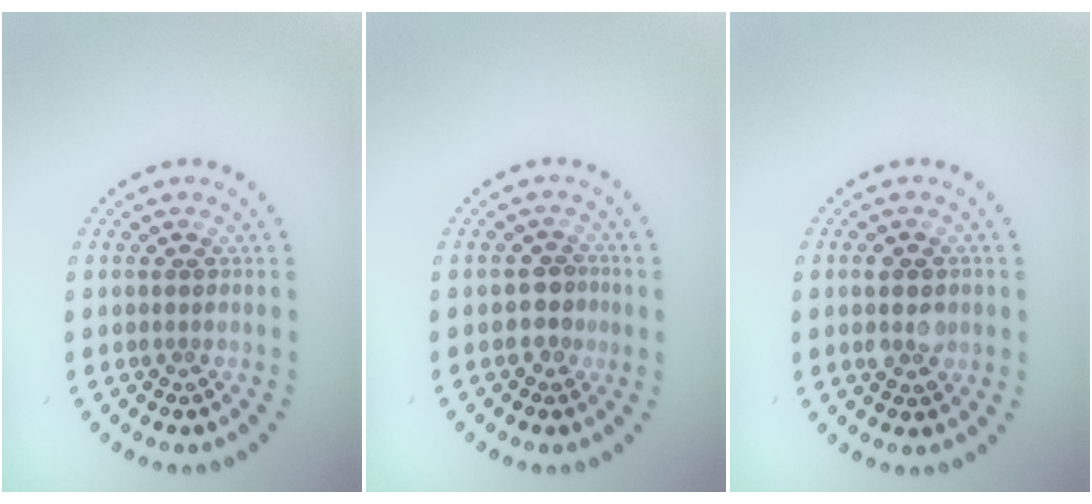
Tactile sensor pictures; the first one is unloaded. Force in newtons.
{"total": 1.9, "press": 1.7, "slide": 0.9}
{"total": 2.8, "press": 2.8, "slide": 0.2}